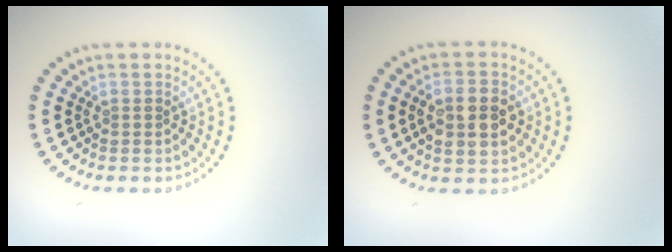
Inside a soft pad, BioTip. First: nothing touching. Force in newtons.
{"total": 4.3, "press": 4.3, "slide": 0.4}